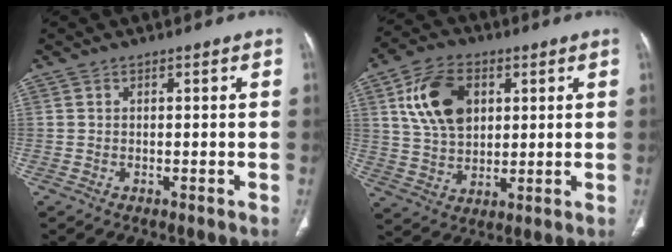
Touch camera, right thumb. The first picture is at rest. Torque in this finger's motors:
{"motor_torque": [0.57, 0.75, 0.37, -0.23, 0.13]}